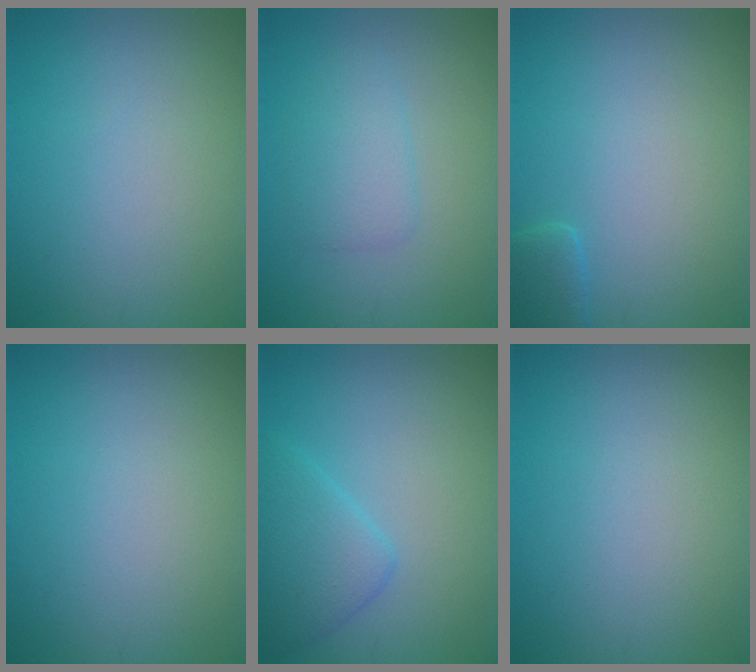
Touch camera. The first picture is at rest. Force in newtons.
{"total": 2.3, "press": 2.3, "slide": 0.1}
{"total": 1.6, "press": 1.6, "slide": 0.2}
{"total": 0.0}
{"total": 2.3, "press": 2.3, "slide": 0.0}
{"total": 0.0}